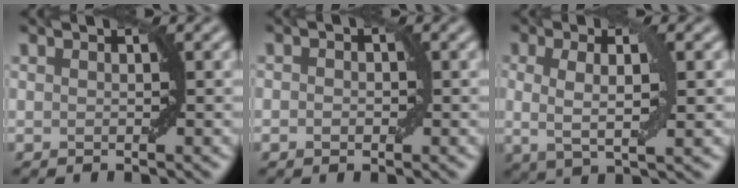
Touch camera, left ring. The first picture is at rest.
{"total": 1.2, "force": [-0.2, 0.9, 0.8], "torque": [-0.006, 0.004, -0.005]}
{"total": 4.0, "force": [0.4, 1.1, 3.9], "torque": [-0.075, 0.000, 0.008]}